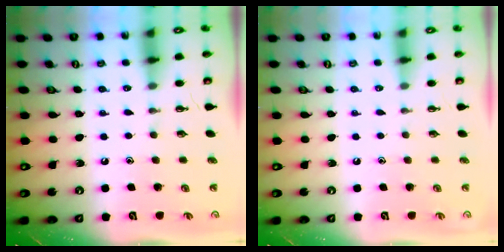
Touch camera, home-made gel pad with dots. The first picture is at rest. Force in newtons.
{"total": 0.0}